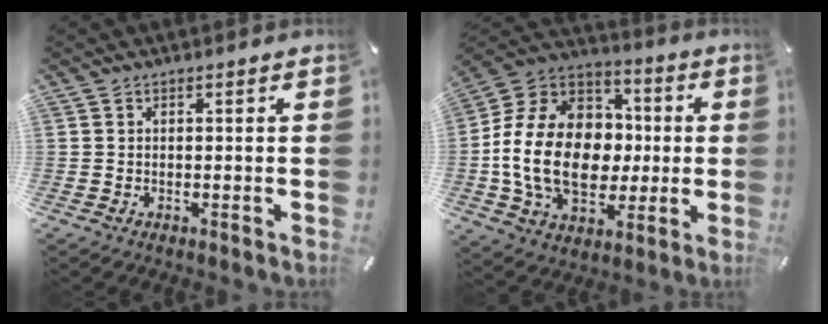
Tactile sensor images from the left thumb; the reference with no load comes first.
{"total": 20.8, "force": [-2.5, 16.1, 13.0], "torque": [-0.275, 0.018, -0.033]}